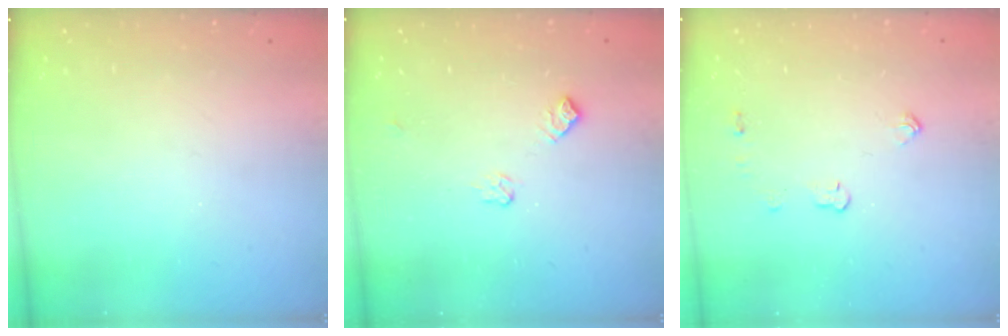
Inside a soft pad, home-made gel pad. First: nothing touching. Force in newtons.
{"total": 6.7, "press": 6.7, "slide": 0.9}
{"total": 3.9, "press": 3.8, "slide": 0.7}